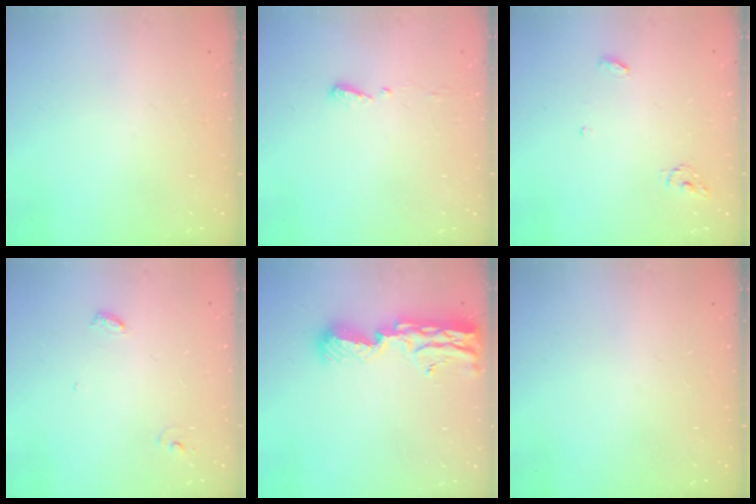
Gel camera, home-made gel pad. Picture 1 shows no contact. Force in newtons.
{"total": 4.0, "press": 3.9, "slide": 0.5}
{"total": 3.5, "press": 3.5, "slide": 0.3}
{"total": 4.0, "press": 4.0, "slide": 0.3}
{"total": 11.5, "press": 11.4, "slide": 1.6}
{"total": 0.0}